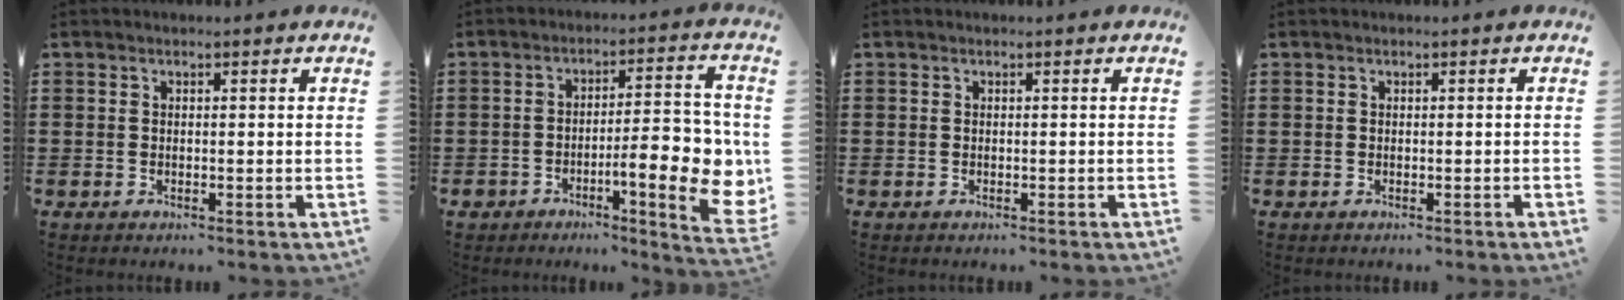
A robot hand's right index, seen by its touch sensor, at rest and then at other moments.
{"total": 11.1, "force": [-2.9, 3.9, 9.9], "torque": [-0.129, -0.007, -0.049]}
{"total": 0.0}
{"total": 0.0}